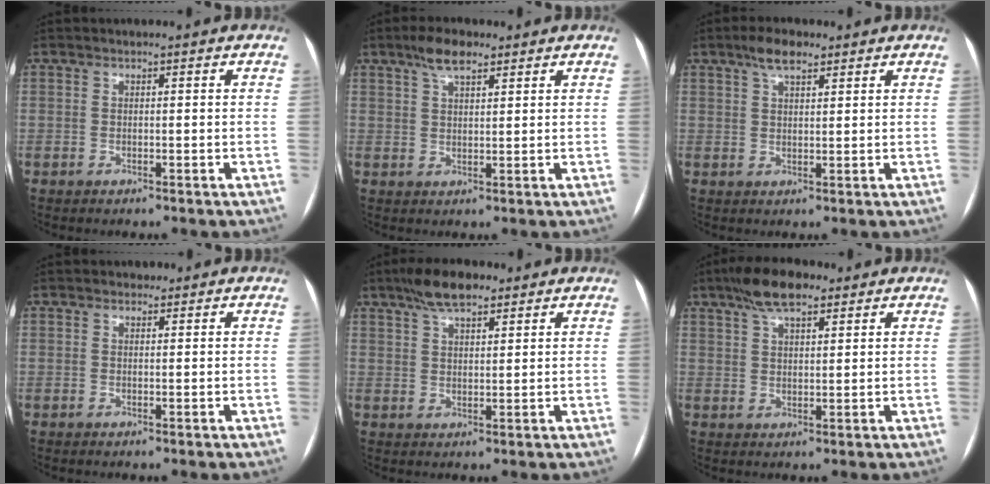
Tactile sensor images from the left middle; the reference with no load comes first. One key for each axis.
{"total": 4.8, "fx": 3.4, "fy": 1.5, "fz": 3.1, "tx": -0.064, "ty": 0.011, "tz": 0.061}
{"total": 4.3, "fx": 3.0, "fy": 1.4, "fz": 2.8, "tx": -0.057, "ty": 0.010, "tz": 0.055}
{"total": 0.9, "fx": 0.7, "fy": 0.5, "fz": 0.1, "tx": -0.002, "ty": -0.001, "tz": 0.008}
{"total": 6.7, "fx": 4.9, "fy": 2.1, "fz": 4.1, "tx": -0.081, "ty": 0.015, "tz": 0.086}
{"total": 7.6, "fx": 5.2, "fy": 2.4, "fz": 4.9, "tx": -0.096, "ty": 0.017, "tz": 0.091}